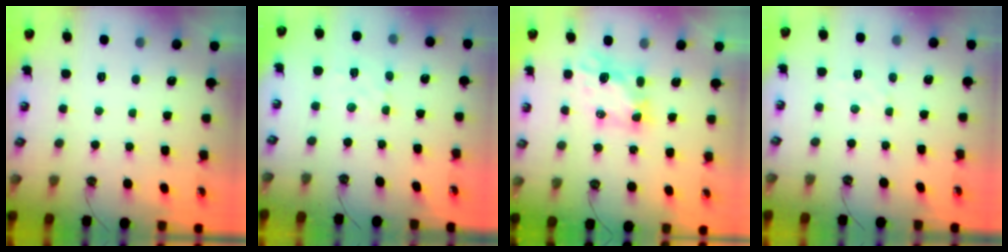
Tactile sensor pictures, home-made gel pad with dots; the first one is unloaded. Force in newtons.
{"total": 3.2, "press": 3.1, "slide": 0.5}
{"total": 5.6, "press": 5.6, "slide": 0.1}
{"total": 5.8, "press": 5.8, "slide": 0.7}